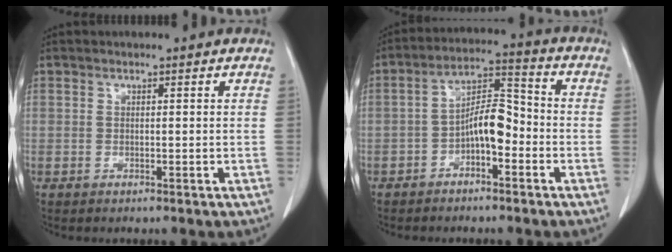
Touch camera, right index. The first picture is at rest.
{"total": 7.2, "force": [-2.6, 2.7, 6.2], "torque": [-0.115, 0.027, -0.044]}